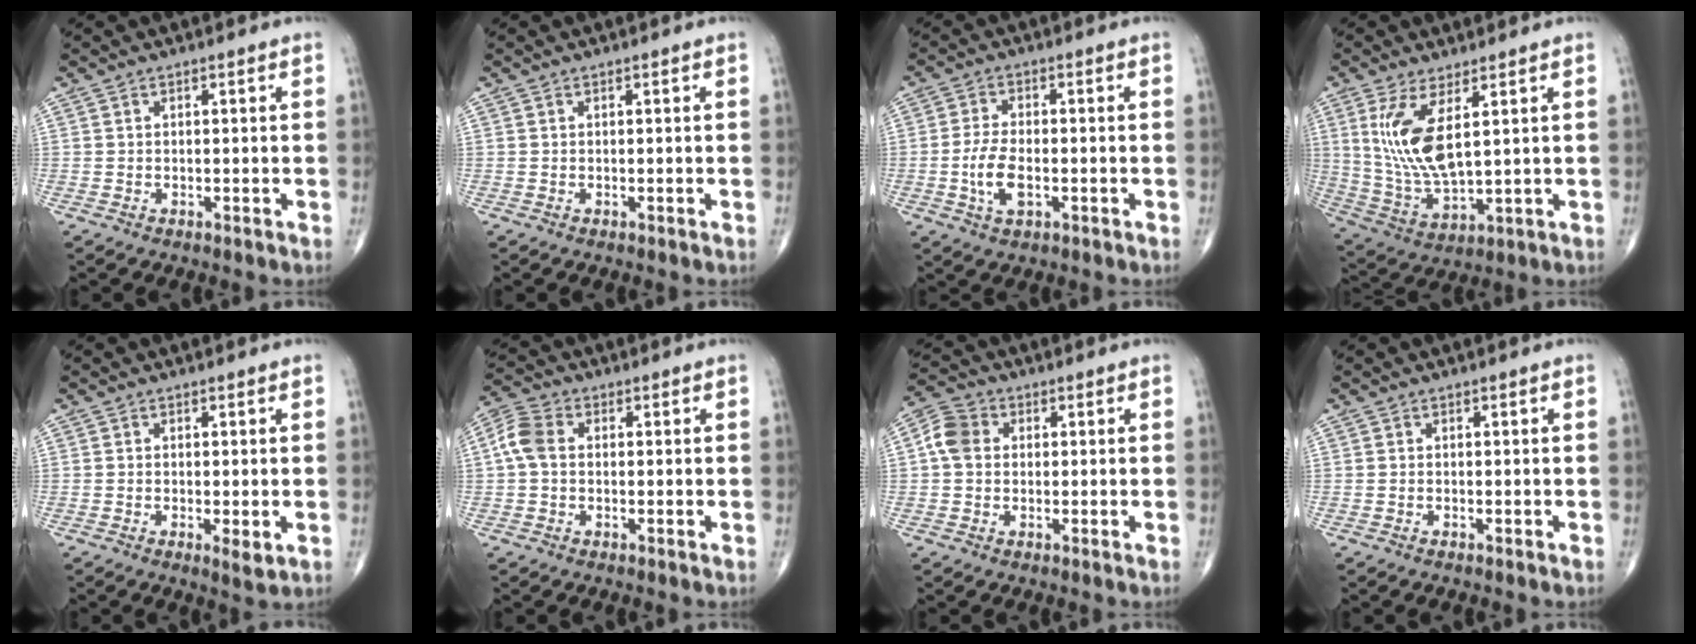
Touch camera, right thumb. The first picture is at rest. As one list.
[{"total": 0.0}, {"total": 6.4, "force": [-1.5, 3.2, 5.4], "torque": [-0.113, 0.004, -0.028]}, {"total": 11.8, "force": [3.6, 4.2, 10.4], "torque": [-0.220, -0.028, 0.086]}, {"total": 2.7, "force": [-0.5, 0.8, 2.5], "torque": [-0.045, -0.011, -0.010]}, {"total": 5.7, "force": [0.3, 4.1, 4.0], "torque": [-0.091, 0.018, 0.000]}, {"total": 5.7, "force": [0.6, 4.5, 3.3], "torque": [-0.061, 0.015, 0.004]}, {"total": 0.0}]